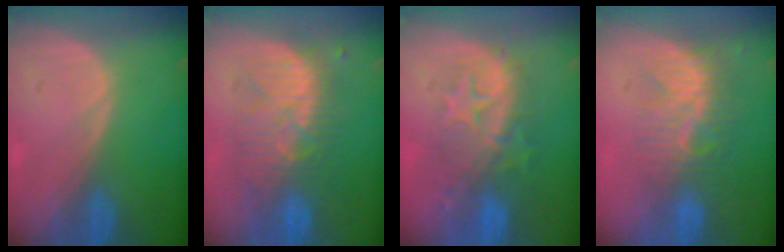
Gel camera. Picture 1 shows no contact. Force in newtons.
{"total": 8.8, "press": 8.8, "slide": 0.2}
{"total": 9.3, "press": 8.9, "slide": 2.8}
{"total": 8.4, "press": 7.5, "slide": 3.9}